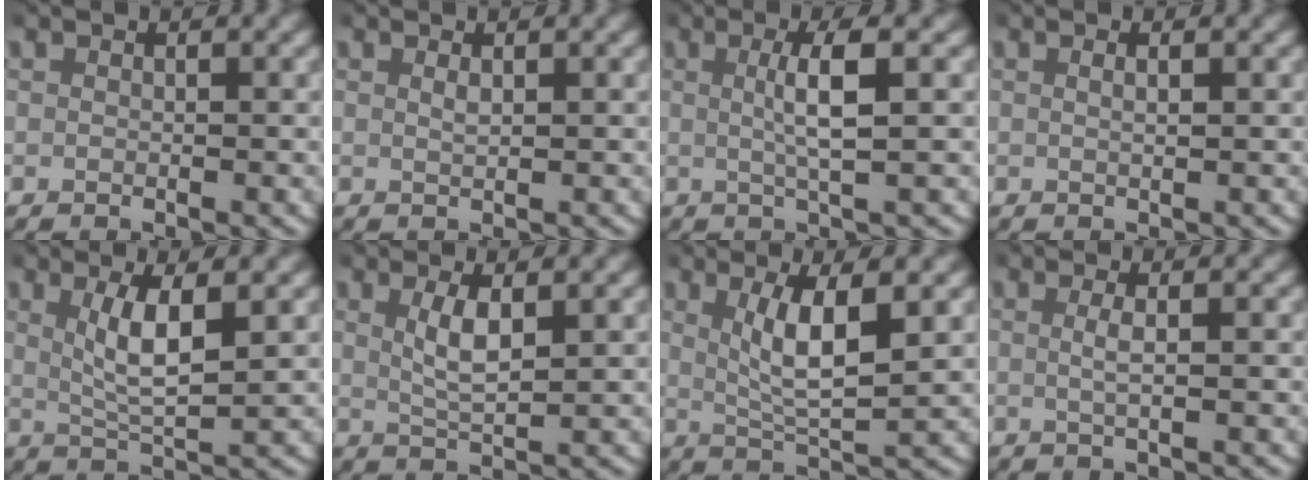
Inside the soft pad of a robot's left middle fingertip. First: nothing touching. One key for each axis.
{"total": 0.7, "fx": 0.4, "fy": 0.0, "fz": 0.6, "tx": -0.013, "ty": -0.003, "tz": 0.010}
{"total": 3.4, "fx": 0.7, "fy": -0.1, "fz": 3.3, "tx": -0.061, "ty": 0.004, "tz": 0.010}
{"total": 0.8, "fx": 0.3, "fy": -0.1, "fz": 0.7, "tx": -0.014, "ty": 0.000, "tz": 0.005}
{"total": 4.1, "fx": 1.1, "fy": 0.8, "fz": 3.8, "tx": -0.072, "ty": -0.008, "tz": 0.025}
{"total": 2.7, "fx": 0.9, "fy": 0.4, "fz": 2.5, "tx": -0.053, "ty": -0.006, "tz": 0.022}
{"total": 4.9, "fx": 1.4, "fy": 1.1, "fz": 4.6, "tx": -0.079, "ty": -0.008, "tz": 0.031}
{"total": 1.3, "fx": 0.2, "fy": -0.2, "fz": 1.3, "tx": -0.031, "ty": -0.002, "tz": 0.005}